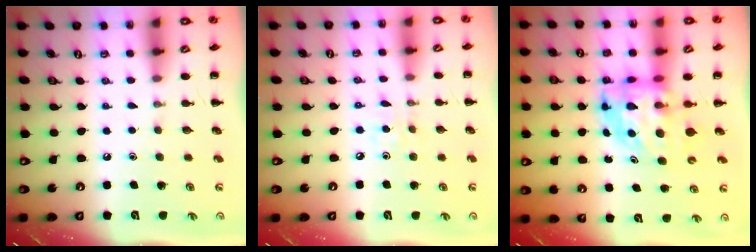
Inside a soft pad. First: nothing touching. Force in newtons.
{"total": 2.2, "press": 2.1, "slide": 0.6}
{"total": 6.4, "press": 6.1, "slide": 1.8}